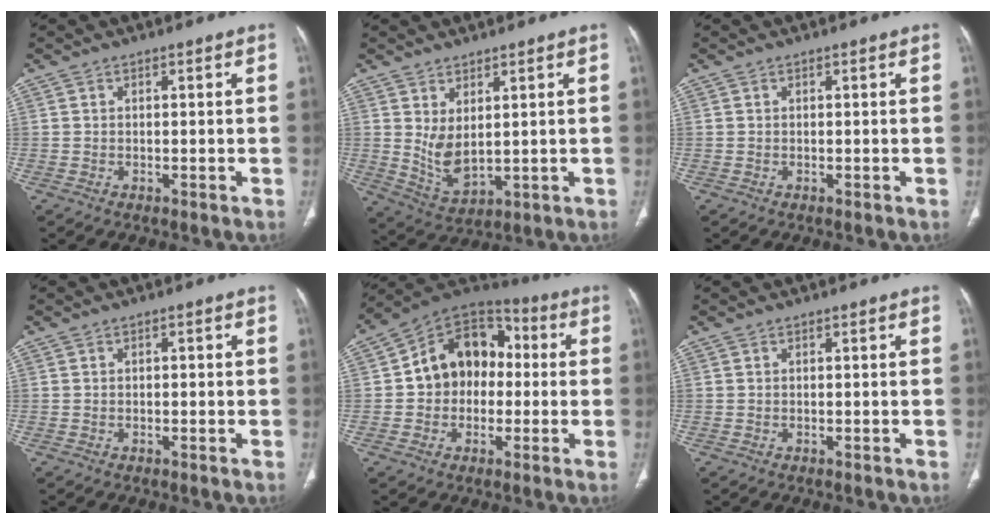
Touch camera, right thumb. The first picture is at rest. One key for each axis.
{"total": 6.5, "fx": 1.7, "fy": 3.2, "fz": 5.4, "tx": -0.097, "ty": -0.026, "tz": 0.052}
{"total": 0.0}
{"total": 0.7, "fx": 0.0, "fy": 0.4, "fz": 0.6, "tx": -0.006, "ty": 0.001, "tz": 0.000}
{"total": 15.0, "fx": 0.5, "fy": 11.6, "fz": 9.5, "tx": -0.103, "ty": 0.040, "tz": -0.004}
{"total": 0.0}